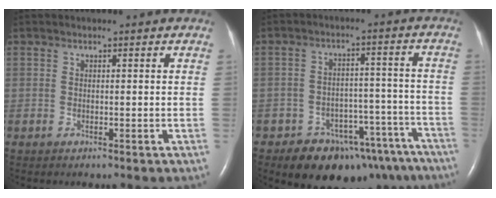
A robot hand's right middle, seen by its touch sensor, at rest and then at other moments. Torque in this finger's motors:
{"motor_torque": [1.11, -1.02, 0.36, 0.11]}